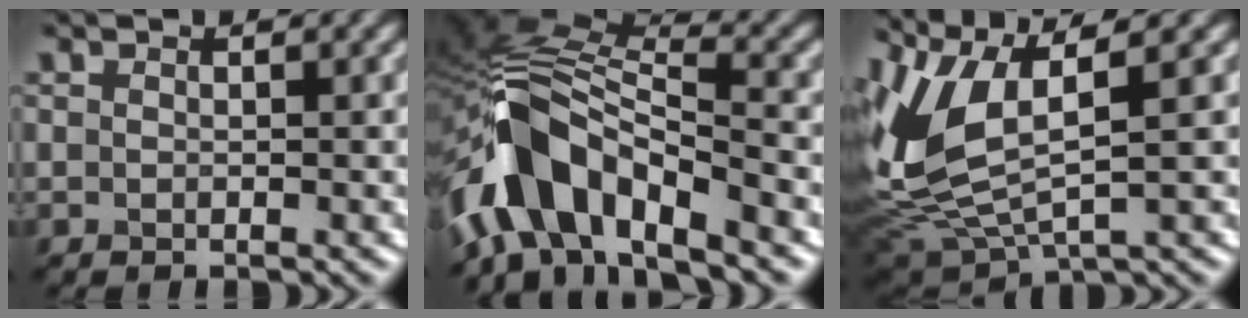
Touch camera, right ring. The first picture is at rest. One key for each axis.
{"total": 10.2, "fx": -5.8, "fy": 4.7, "fz": 7.0, "tx": -0.116, "ty": 0.015, "tz": -0.117}
{"total": 8.3, "fx": 2.0, "fy": 3.5, "fz": 7.2, "tx": -0.172, "ty": 0.001, "tz": 0.043}